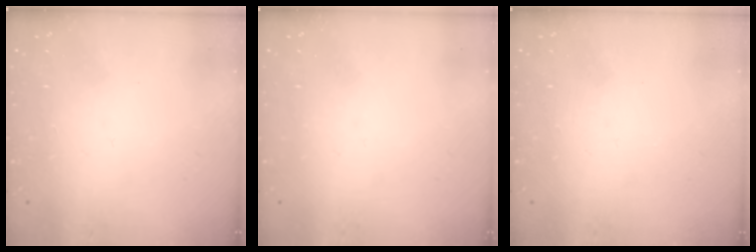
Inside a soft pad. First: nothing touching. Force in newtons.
{"total": 0.0}
{"total": 0.0}